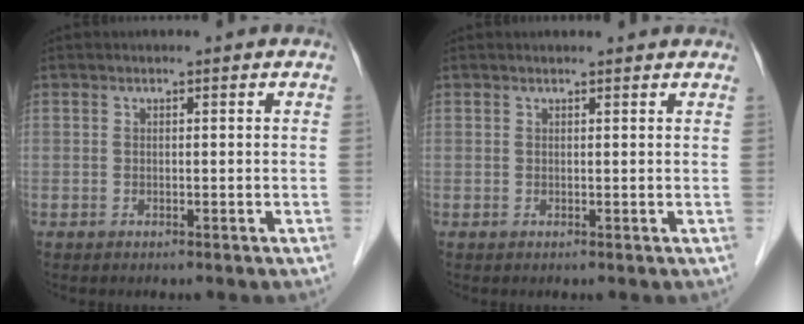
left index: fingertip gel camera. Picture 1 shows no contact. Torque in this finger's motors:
{"motor_torque": [0.60, -0.78, 0.08, 0.02]}